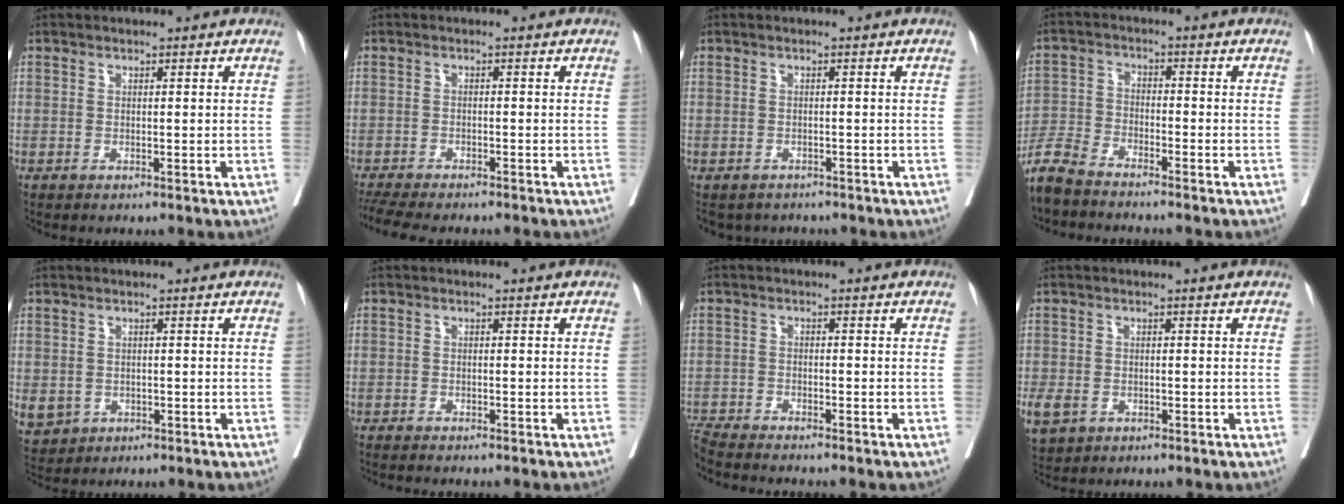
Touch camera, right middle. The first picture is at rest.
{"total": 8.2, "force": [-7.2, 1.3, 3.5], "torque": [-0.059, -0.009, -0.115]}
{"total": 4.0, "force": [-3.5, 2.0, 0.0], "torque": [0.005, -0.004, -0.051]}
{"total": 7.0, "force": [-6.5, 1.3, 2.1], "torque": [-0.042, -0.020, -0.127]}
{"total": 7.1, "force": [-2.3, 6.3, 2.2], "torque": [-0.067, -0.004, -0.026]}
{"total": 2.7, "force": [-2.7, 0.2, 0.7], "torque": [-0.012, -0.009, -0.043]}
{"total": 7.1, "force": [-6.8, -0.8, 1.8], "torque": [-0.037, -0.013, -0.122]}
{"total": 6.9, "force": [-3.2, 5.3, 3.1], "torque": [-0.091, -0.010, -0.047]}